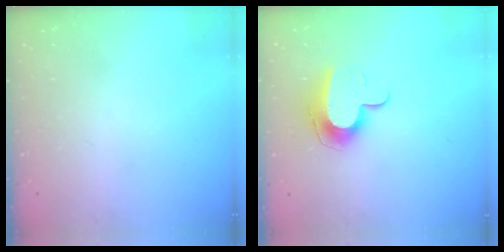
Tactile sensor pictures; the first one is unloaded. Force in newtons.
{"total": 10.5, "press": 10.5, "slide": 0.5}